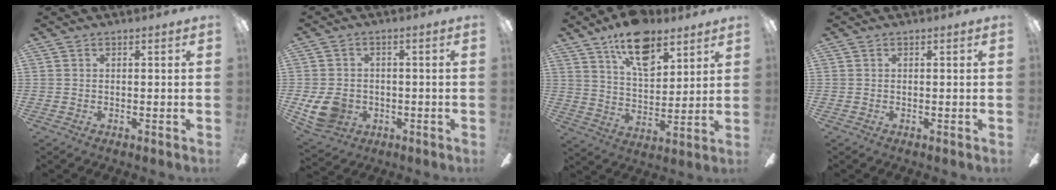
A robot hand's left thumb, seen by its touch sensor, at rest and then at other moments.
{"total": 8.5, "force": [-2.0, 6.9, 4.7], "torque": [-0.111, 0.010, -0.036]}
{"total": 15.2, "force": [9.9, 7.3, 8.9], "torque": [-0.146, -0.039, 0.174]}
{"total": 0.0}